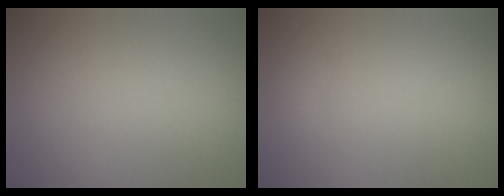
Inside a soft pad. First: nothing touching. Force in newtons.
{"total": 0.5, "press": 0.5, "slide": 0.1}